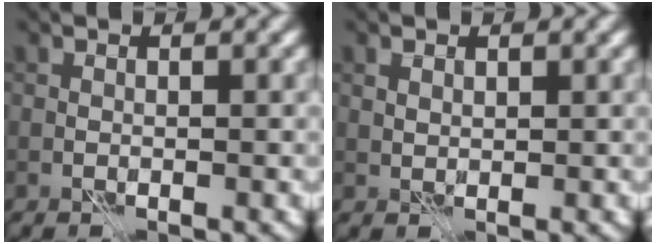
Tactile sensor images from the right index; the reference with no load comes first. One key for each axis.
{"total": 0.8, "fx": 0.6, "fy": 0.5, "fz": 0.3, "tx": -0.009, "ty": 0.000, "tz": 0.012}